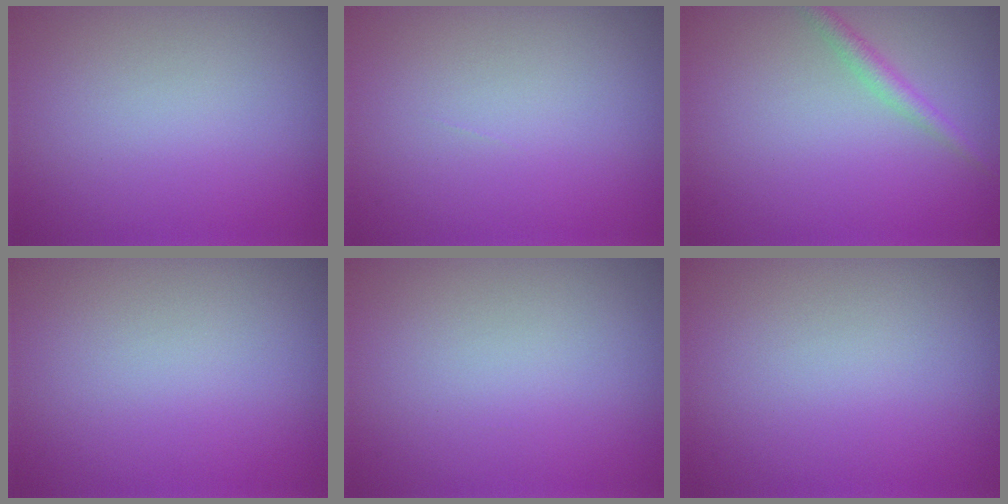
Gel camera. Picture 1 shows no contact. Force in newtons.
{"total": 0.0}
{"total": 1.6, "press": 1.6, "slide": 0.0}
{"total": 0.0}
{"total": 0.0}
{"total": 0.0}